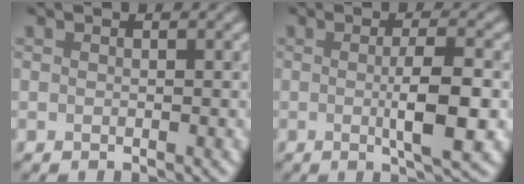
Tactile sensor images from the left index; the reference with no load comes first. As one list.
[{"total": 4.9, "force": [-0.4, 1.0, 4.8], "torque": [-0.075, -0.003, -0.006]}]